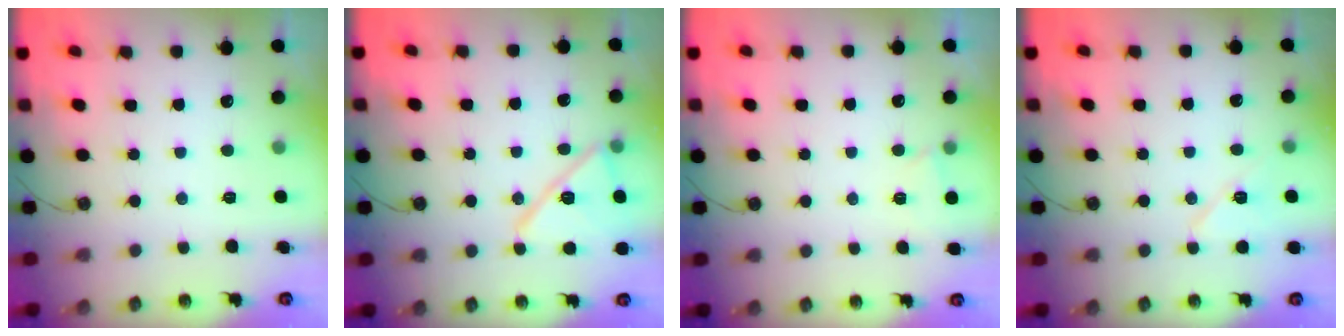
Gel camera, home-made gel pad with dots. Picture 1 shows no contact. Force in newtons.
{"total": 14.7, "press": 14.6, "slide": 1.2}
{"total": 1.7, "press": 1.6, "slide": 0.4}
{"total": 7.7, "press": 7.6, "slide": 1.3}